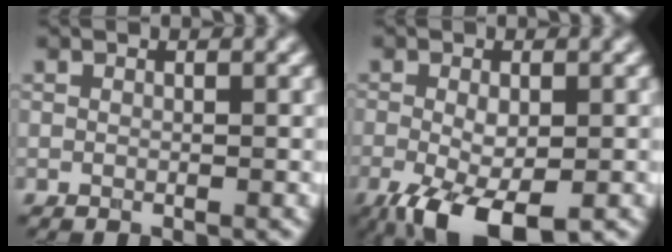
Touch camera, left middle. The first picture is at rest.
{"total": 6.3, "force": [-3.0, 2.6, 4.9], "torque": [-0.095, -0.016, -0.047]}